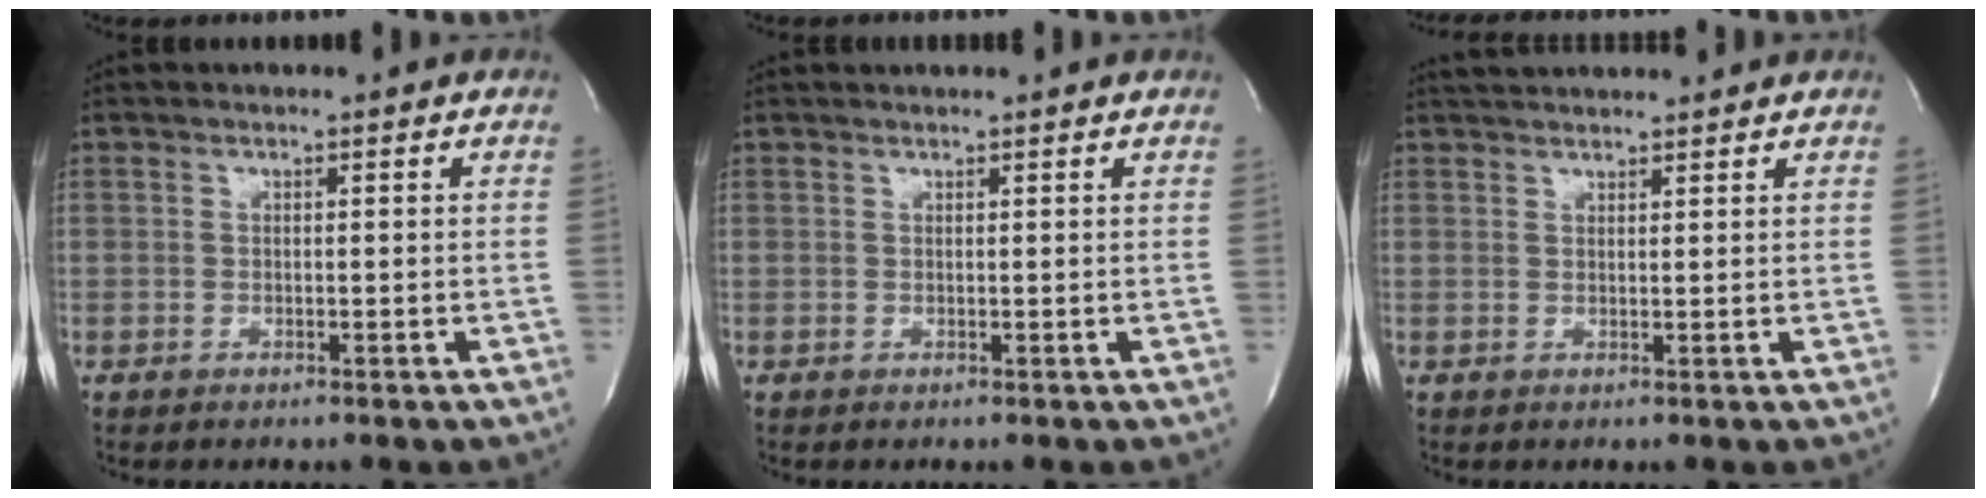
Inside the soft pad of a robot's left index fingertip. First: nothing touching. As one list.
[{"total": 3.2, "force": [3.1, 0.0, 1.0], "torque": [-0.015, 0.024, 0.037]}, {"total": 6.2, "force": [5.9, 0.7, 1.7], "torque": [-0.031, 0.036, 0.087]}]